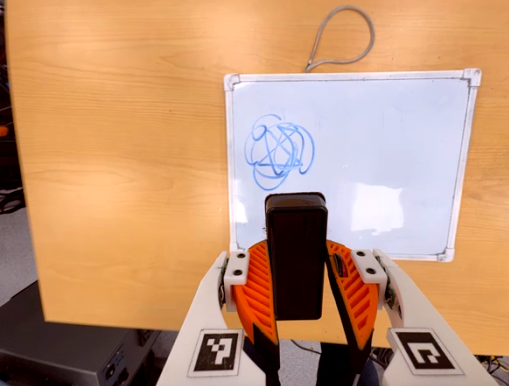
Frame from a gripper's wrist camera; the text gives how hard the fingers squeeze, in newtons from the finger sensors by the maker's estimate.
{"total": 5.3, "left": 5.0, "right": 5.7}